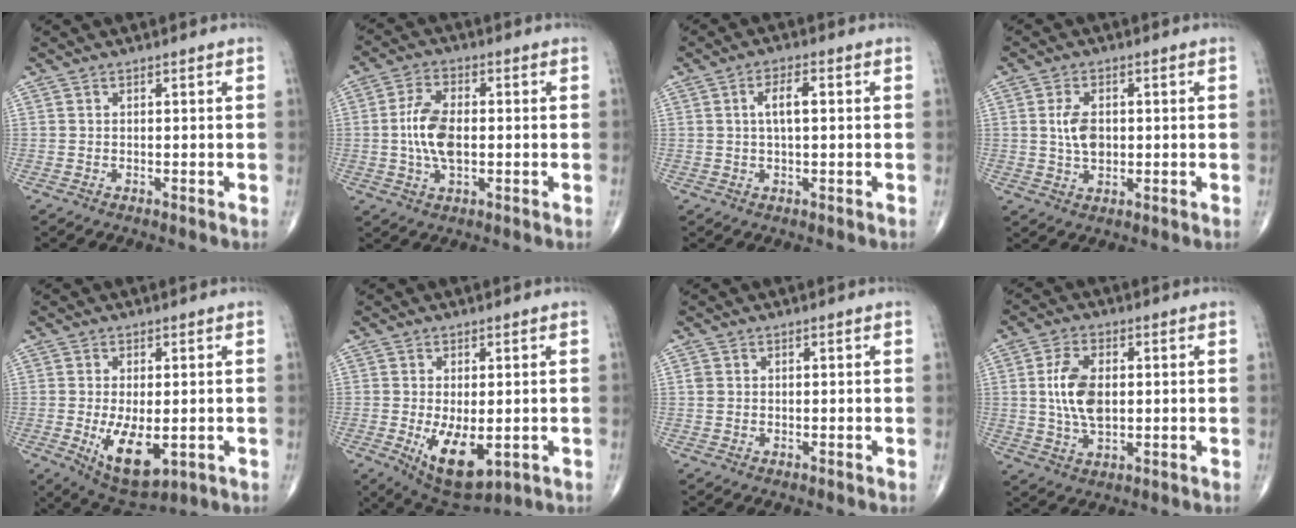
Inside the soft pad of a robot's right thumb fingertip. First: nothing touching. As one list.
[{"total": 8.6, "force": [-0.4, 4.5, 7.3], "torque": [-0.145, 0.005, -0.010]}, {"total": 4.3, "force": [0.7, 1.6, 4.0], "torque": [-0.073, 0.008, 0.009]}, {"total": 5.3, "force": [0.4, 3.2, 4.2], "torque": [-0.074, -0.001, 0.010]}, {"total": 9.8, "force": [-2.0, 4.6, 8.5], "torque": [-0.133, -0.020, -0.019]}, {"total": 10.0, "force": [-2.3, 4.7, 8.5], "torque": [-0.131, -0.020, -0.022]}, {"total": 1.0, "force": [0.1, 0.9, 0.5], "torque": [-0.006, 0.001, 0.003]}, {"total": 9.0, "force": [0.8, 5.0, 7.4], "torque": [-0.142, -0.002, 0.018]}]